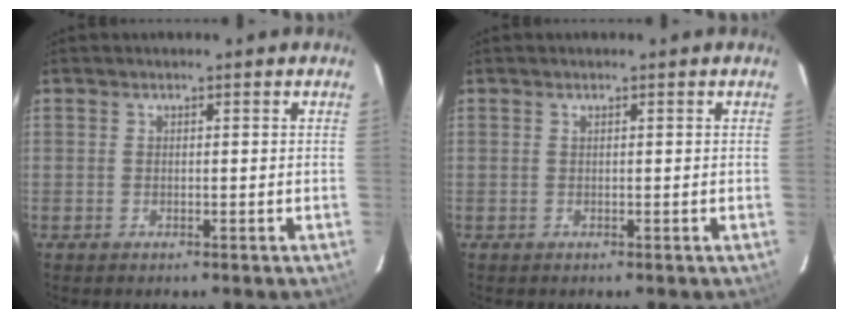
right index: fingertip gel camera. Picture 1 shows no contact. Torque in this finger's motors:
{"motor_torque": [-0.26, -0.05, -0.07, 0.01]}